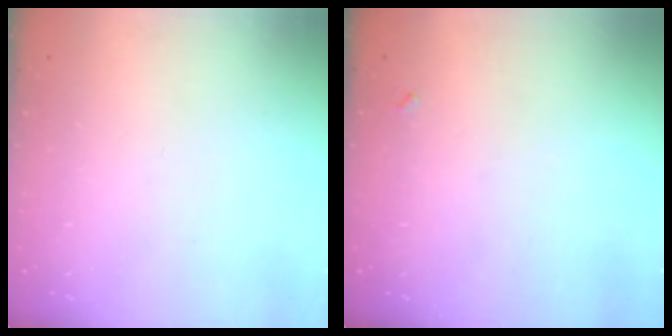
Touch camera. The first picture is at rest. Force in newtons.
{"total": 3.6, "press": 3.5, "slide": 0.4}